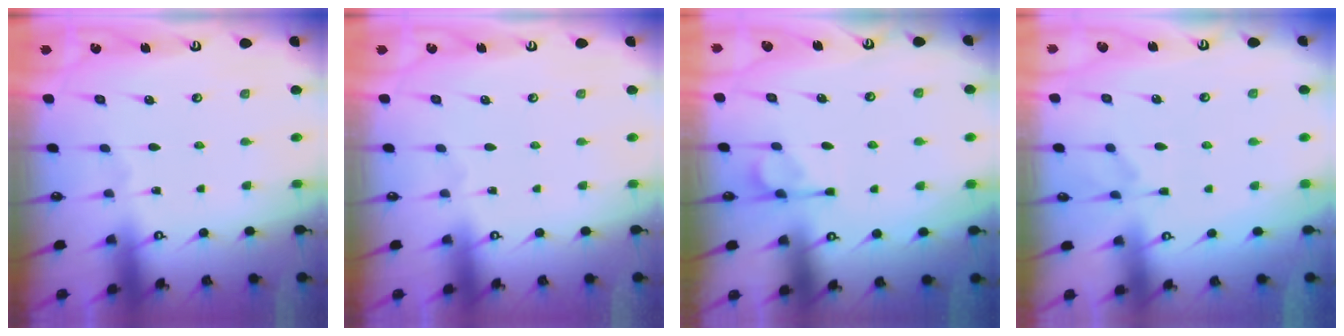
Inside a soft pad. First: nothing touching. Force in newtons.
{"total": 0.0}
{"total": 6.7, "press": 6.7, "slide": 0.9}
{"total": 2.1, "press": 1.9, "slide": 1.0}